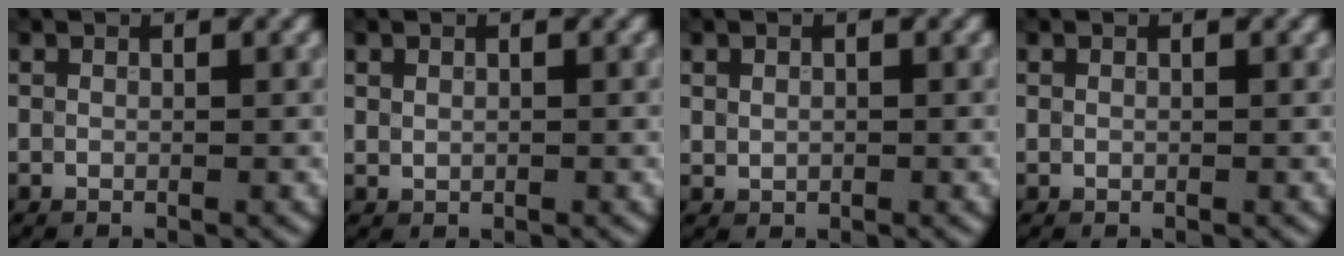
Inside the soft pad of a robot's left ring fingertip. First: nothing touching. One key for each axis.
{"total": 0.6, "fx": 0.2, "fy": 0.5, "fz": 0.3, "tx": -0.003, "ty": -0.002, "tz": 0.006}
{"total": 0.9, "fx": 0.2, "fy": 0.8, "fz": 0.4, "tx": -0.005, "ty": -0.002, "tz": 0.006}
{"total": 0.0}